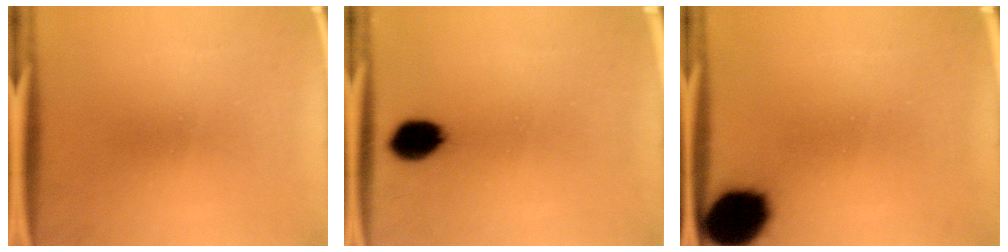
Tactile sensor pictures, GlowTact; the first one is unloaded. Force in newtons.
{"total": 7.5}
{"total": 13.7}